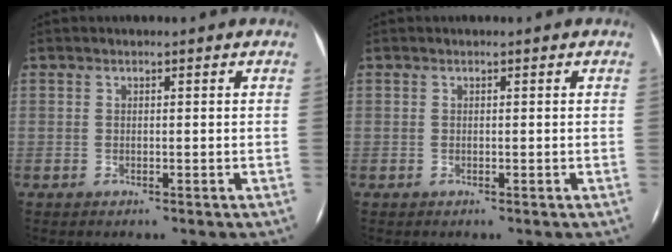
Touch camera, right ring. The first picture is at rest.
{"total": 0.0}